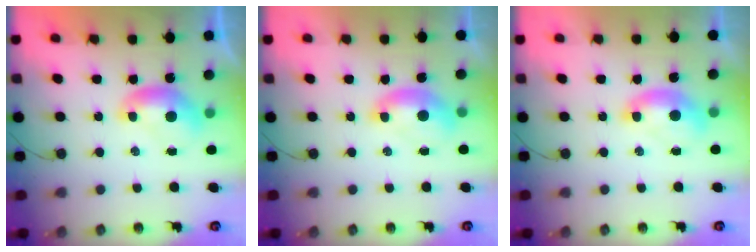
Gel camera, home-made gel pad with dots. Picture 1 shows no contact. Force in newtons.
{"total": 1.5, "press": 1.4, "slide": 0.6}
{"total": 1.7, "press": 1.7, "slide": 0.5}